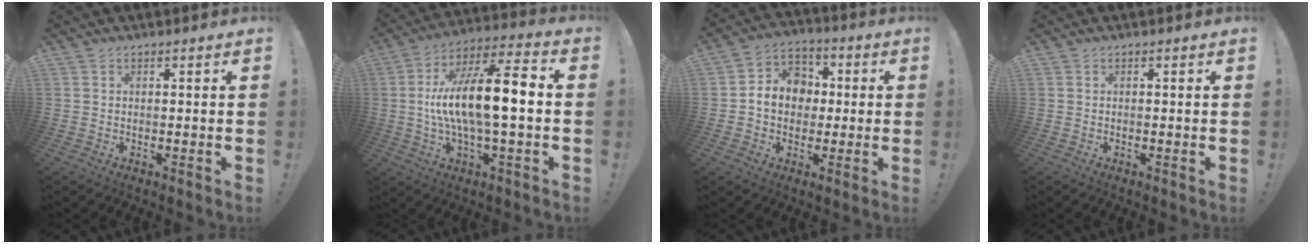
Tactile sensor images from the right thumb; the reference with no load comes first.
{"total": 17.6, "force": [-0.6, 4.6, 17.0], "torque": [-0.300, 0.003, -0.016]}
{"total": 10.7, "force": [-0.1, 9.5, 4.8], "torque": [-0.064, 0.009, 0.005]}
{"total": 0.0}